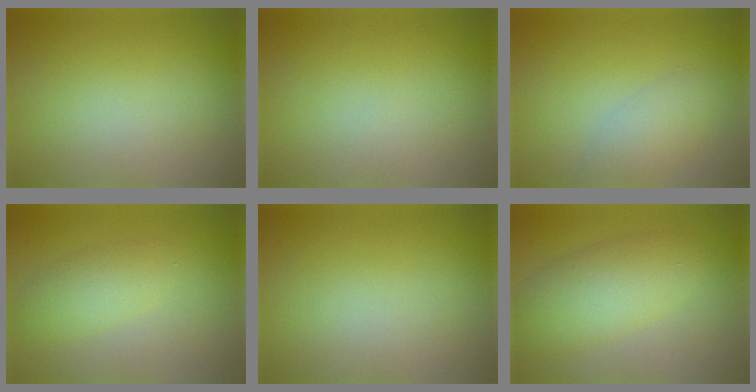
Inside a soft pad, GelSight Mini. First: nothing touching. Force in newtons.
{"total": 0.0}
{"total": 2.7, "press": 2.7, "slide": 0.1}
{"total": 2.7, "press": 2.7, "slide": 0.1}
{"total": 0.0}
{"total": 5.1, "press": 5.1, "slide": 0.2}